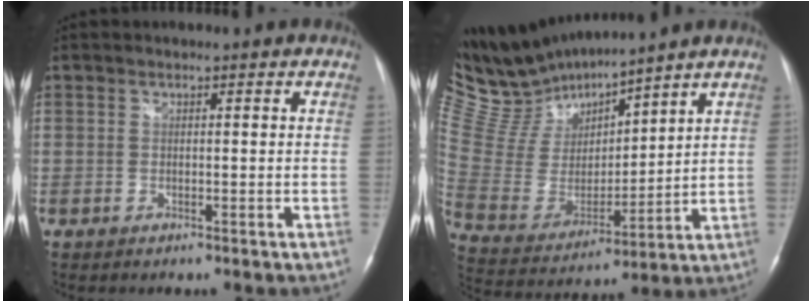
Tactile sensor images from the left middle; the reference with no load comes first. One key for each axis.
{"total": 15.2, "fx": 14.3, "fy": 2.1, "fz": 4.7, "tx": -0.113, "ty": 0.000, "tz": 0.291}